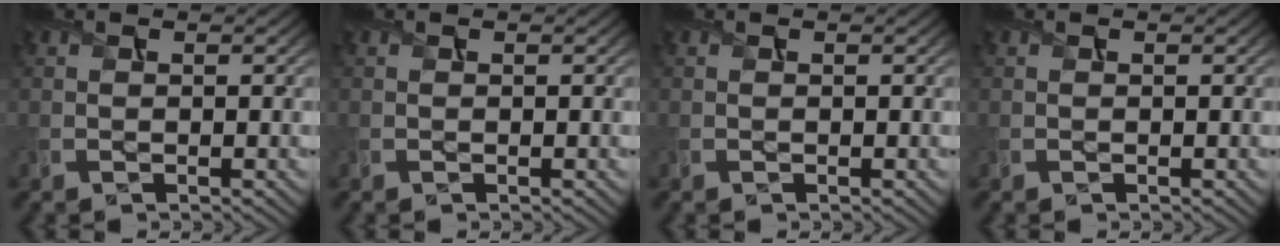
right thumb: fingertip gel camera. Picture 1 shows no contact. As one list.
[{"total": 0.0}, {"total": 0.0}, {"total": 0.0}]